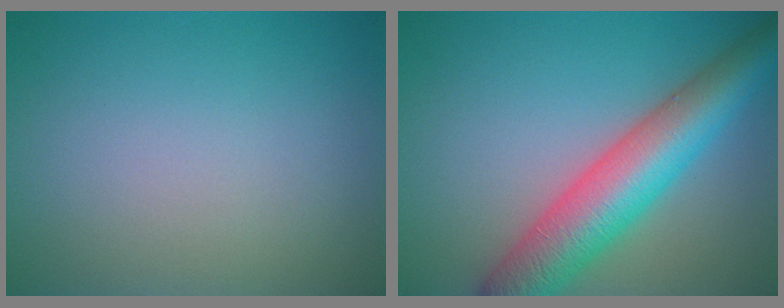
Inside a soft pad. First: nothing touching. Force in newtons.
{"total": 8.7, "press": 8.7, "slide": 0.2}